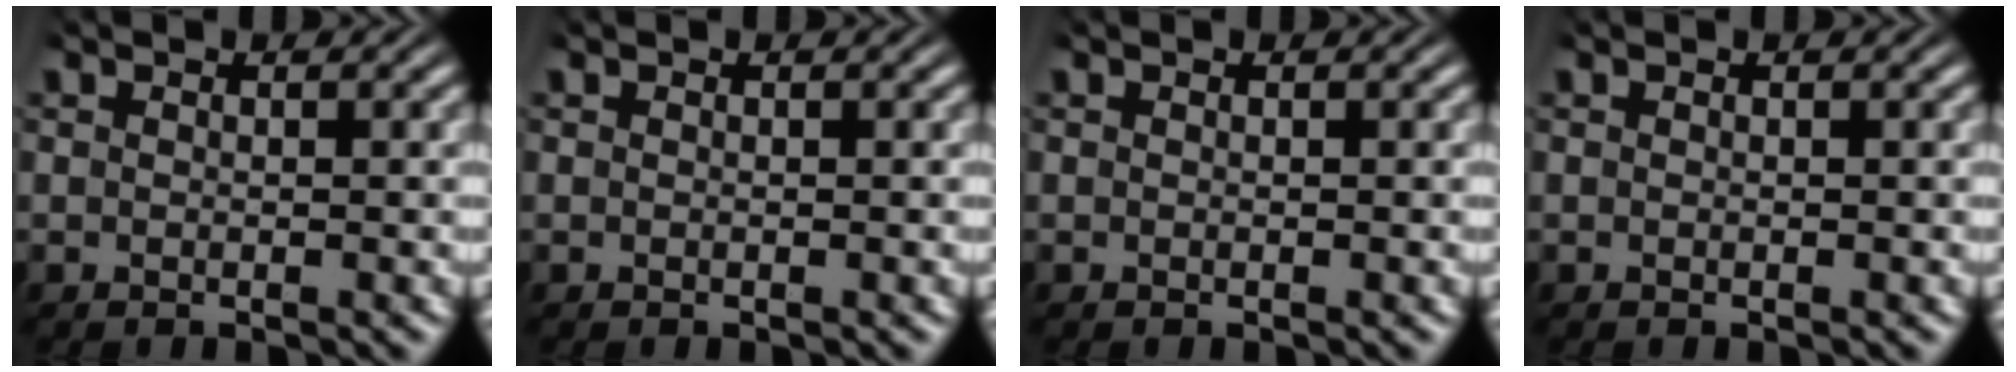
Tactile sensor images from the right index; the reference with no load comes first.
{"total": 0.0}
{"total": 0.0}
{"total": 0.0}